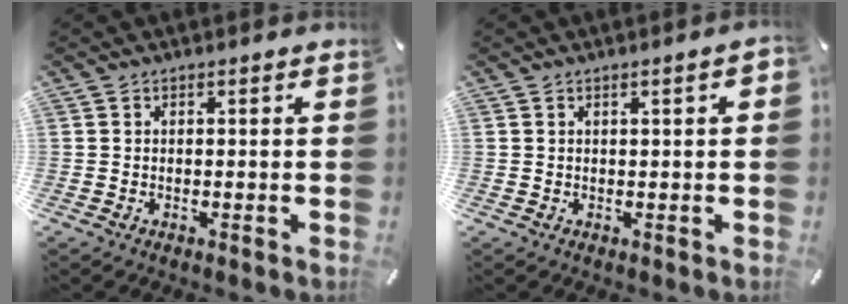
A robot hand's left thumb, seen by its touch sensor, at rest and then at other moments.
{"total": 2.0, "force": [0.3, 0.5, 1.9], "torque": [-0.034, 0.002, 0.004]}